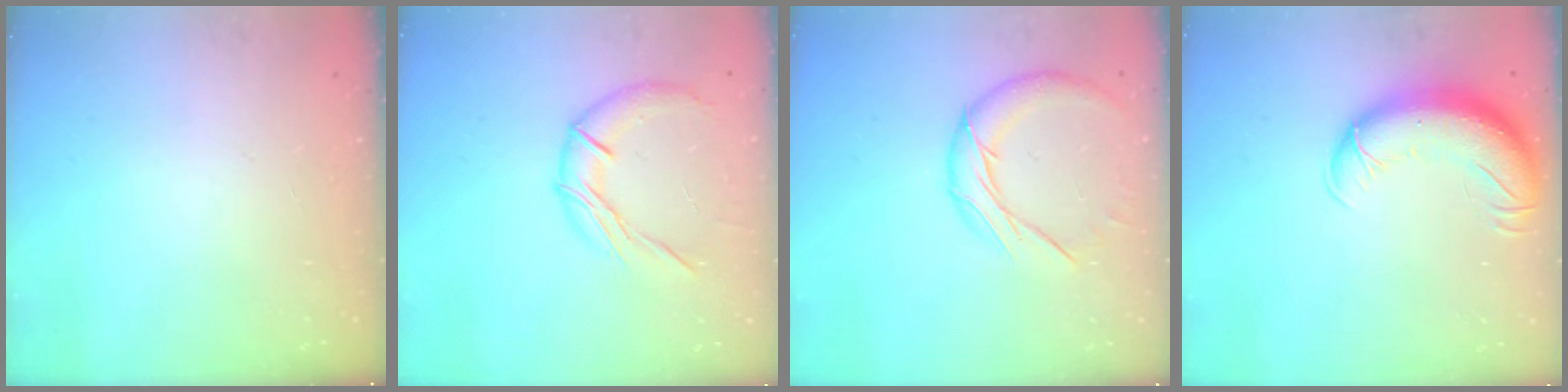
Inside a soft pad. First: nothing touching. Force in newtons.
{"total": 11.8, "press": 11.8, "slide": 0.6}
{"total": 11.7, "press": 11.6, "slide": 0.7}
{"total": 13.6, "press": 13.1, "slide": 3.4}